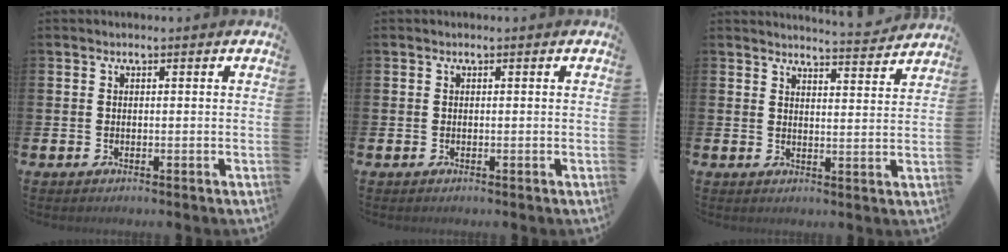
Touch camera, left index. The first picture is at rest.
{"total": 0.0}
{"total": 4.6, "force": [4.5, -0.3, 0.4], "torque": [-0.004, -0.036, 0.077]}